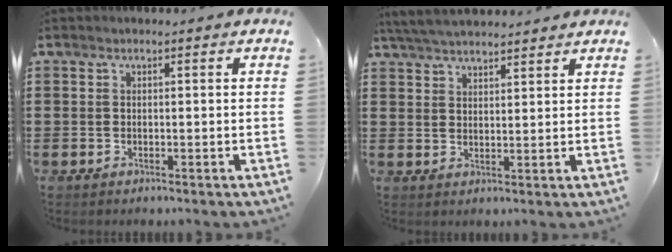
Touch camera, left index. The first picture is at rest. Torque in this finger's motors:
{"motor_torque": [0.05, 0.10, 0.89, 0.21]}